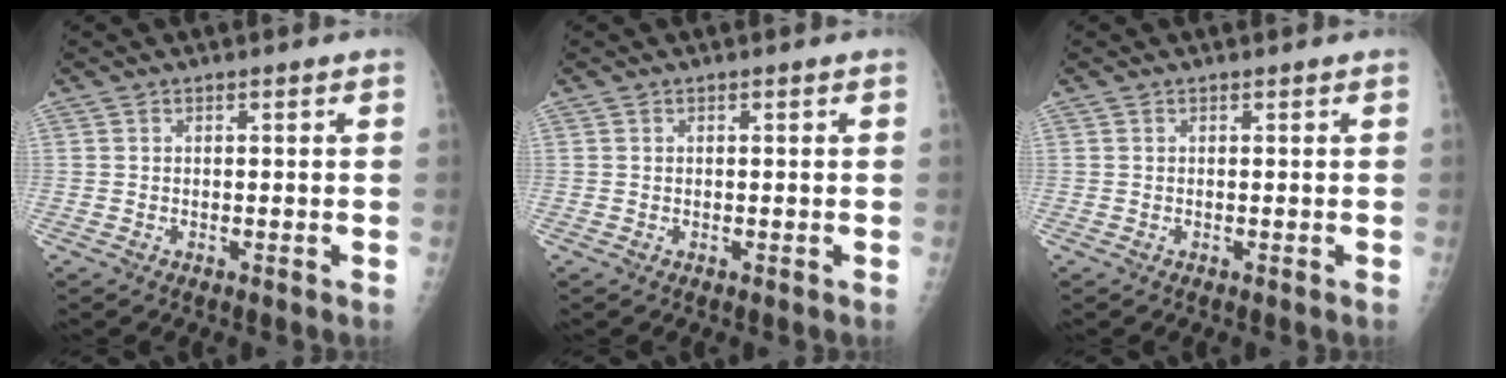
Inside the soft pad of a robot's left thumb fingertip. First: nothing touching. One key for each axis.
{"total": 0.0}
{"total": 0.0}